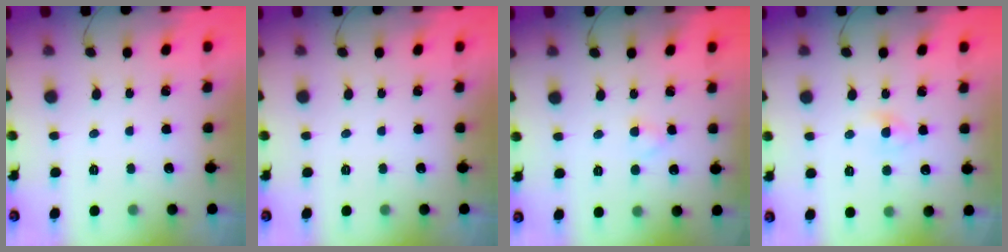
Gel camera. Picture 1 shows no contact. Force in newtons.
{"total": 0.0}
{"total": 1.8, "press": 1.5, "slide": 0.9}
{"total": 2.3, "press": 2.1, "slide": 0.9}